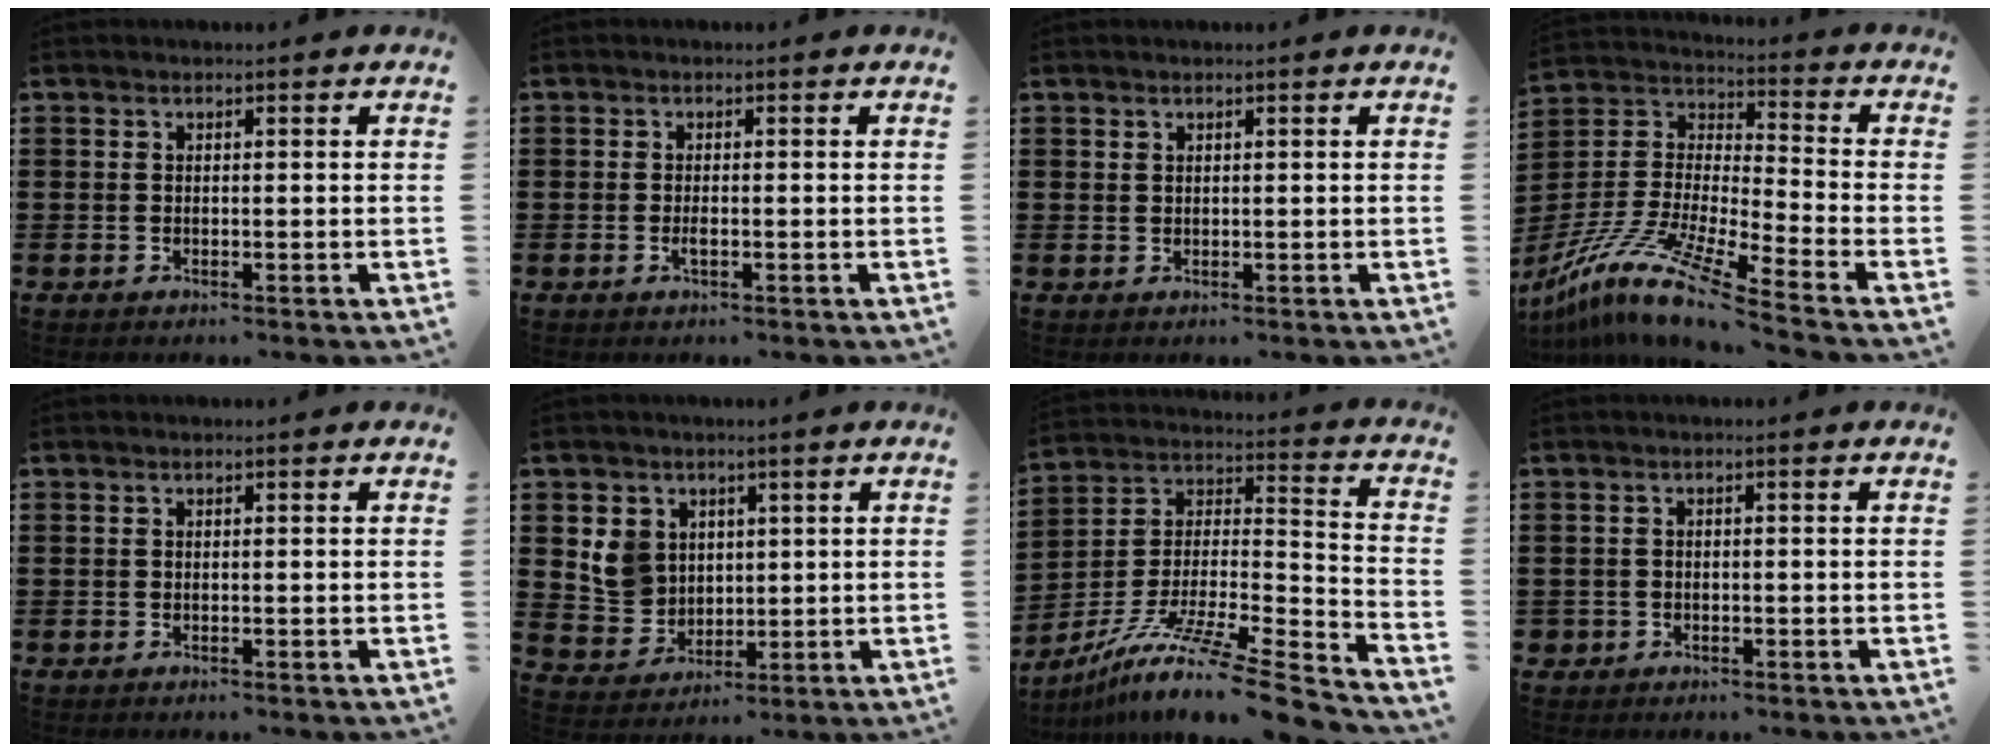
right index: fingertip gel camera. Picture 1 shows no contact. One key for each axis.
{"total": 1.3, "fx": -0.3, "fy": 0.2, "fz": 1.2, "tx": -0.032, "ty": -0.010, "tz": -0.006}
{"total": 0.8, "fx": 0.6, "fy": 0.5, "fz": 0.1, "tx": -0.003, "ty": 0.001, "tz": 0.012}
{"total": 11.5, "fx": -9.7, "fy": -0.3, "fz": 6.2, "tx": -0.142, "ty": -0.009, "tz": -0.201}
{"total": 0.0}
{"total": 6.7, "fx": 1.9, "fy": 6.0, "fz": 2.3, "tx": -0.060, "ty": 0.015, "tz": 0.038}
{"total": 12.3, "fx": -9.6, "fy": 0.7, "fz": 7.7, "tx": -0.137, "ty": 0.007, "tz": -0.181}
{"total": 1.0, "fx": -0.6, "fy": 0.8, "fz": 0.2, "tx": -0.009, "ty": -0.001, "tz": -0.013}